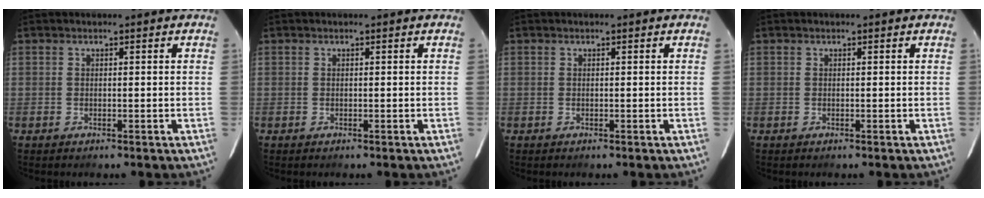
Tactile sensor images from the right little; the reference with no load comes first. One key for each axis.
{"total": 0.0}
{"total": 0.0}
{"total": 0.0}